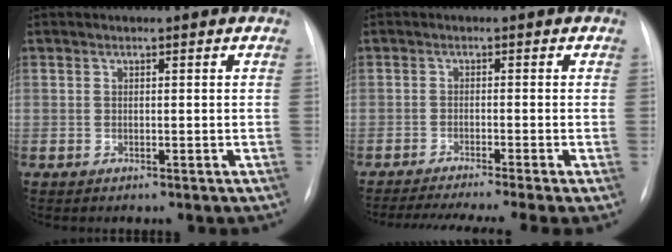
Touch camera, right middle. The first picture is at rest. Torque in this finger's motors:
{"motor_torque": [1.04, -1.10, 0.16, 0.05]}